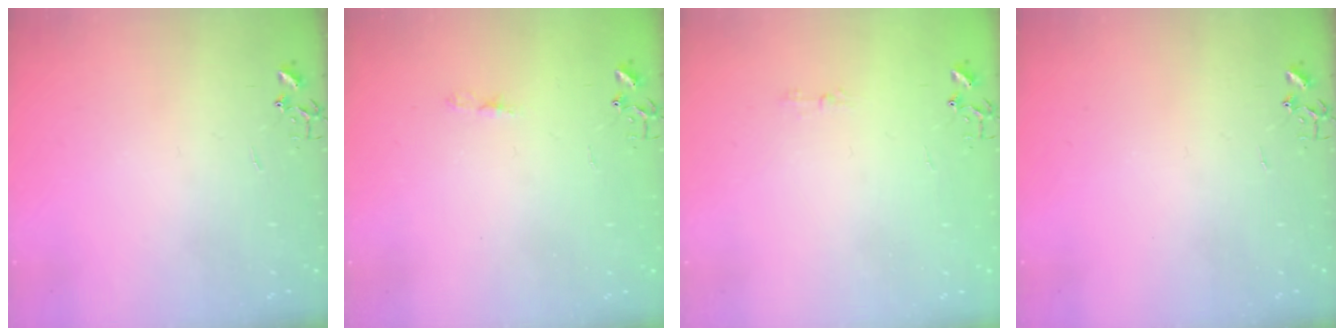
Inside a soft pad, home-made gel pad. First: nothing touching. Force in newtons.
{"total": 5.8, "press": 5.8, "slide": 0.5}
{"total": 4.0, "press": 3.9, "slide": 0.4}
{"total": 0.0}